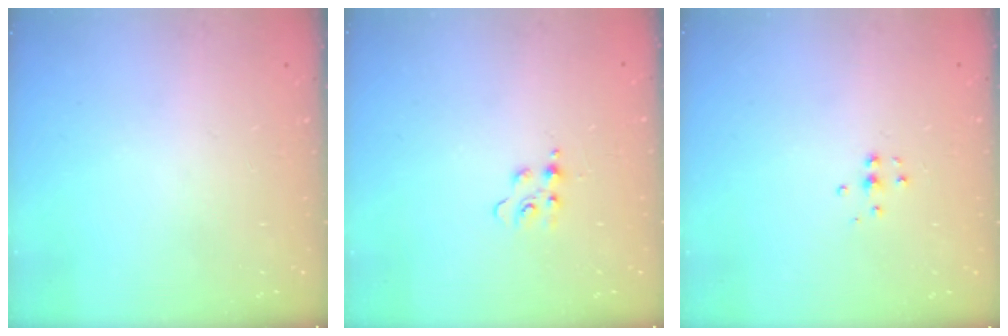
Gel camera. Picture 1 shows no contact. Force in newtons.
{"total": 5.6, "press": 5.6, "slide": 0.6}
{"total": 4.4, "press": 4.3, "slide": 0.3}